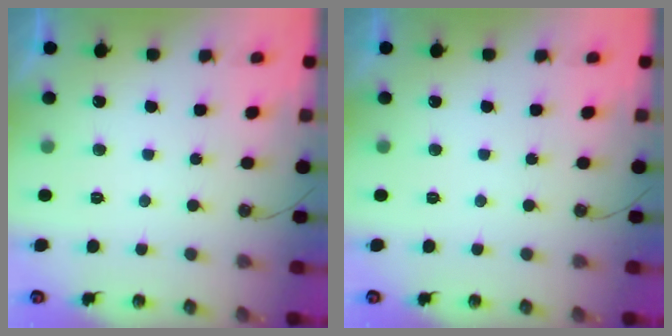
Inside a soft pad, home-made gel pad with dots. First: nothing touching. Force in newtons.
{"total": 0.0}